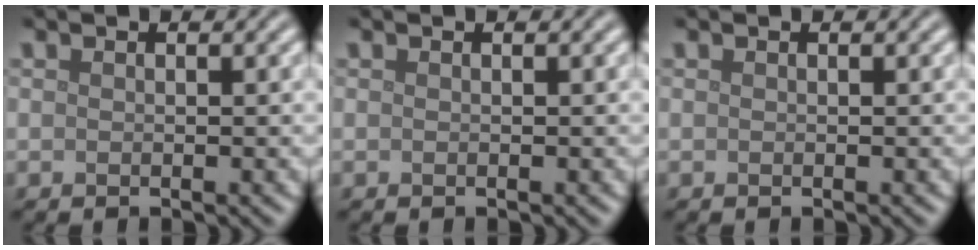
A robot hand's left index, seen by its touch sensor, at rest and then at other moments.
{"total": 0.0}
{"total": 0.0}